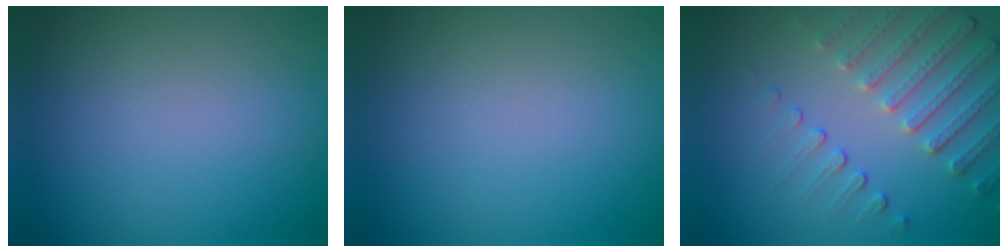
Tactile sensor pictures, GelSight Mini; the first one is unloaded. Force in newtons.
{"total": 0.0}
{"total": 4.7, "press": 3.6, "slide": 2.9}